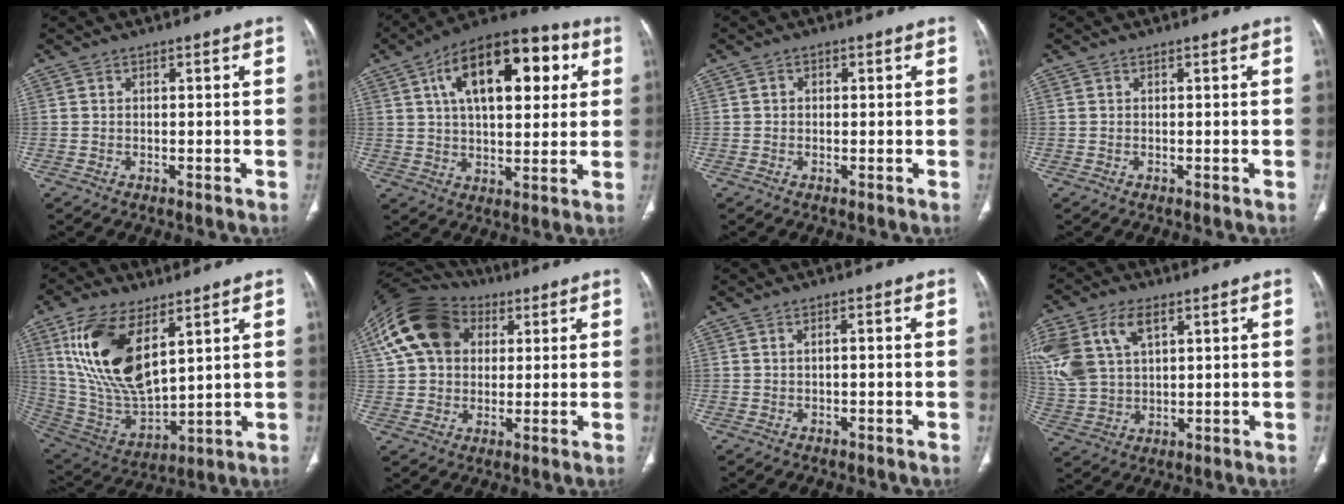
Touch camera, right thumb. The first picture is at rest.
{"total": 21.4, "force": [6.9, 10.6, 17.2], "torque": [-0.236, 0.011, 0.100]}
{"total": 1.1, "force": [0.1, 1.0, 0.6], "torque": [-0.001, 0.004, -0.003]}
{"total": 0.0}
{"total": 19.6, "force": [8.2, 9.1, 15.2], "torque": [-0.286, -0.032, 0.170]}
{"total": 18.4, "force": [5.6, 13.6, 11.0], "torque": [-0.210, 0.022, 0.092]}
{"total": 1.2, "force": [-0.1, 0.4, 1.2], "torque": [-0.025, 0.006, -0.001]}
{"total": 16.6, "force": [6.8, 10.1, 11.3], "torque": [-0.265, 0.000, 0.138]}